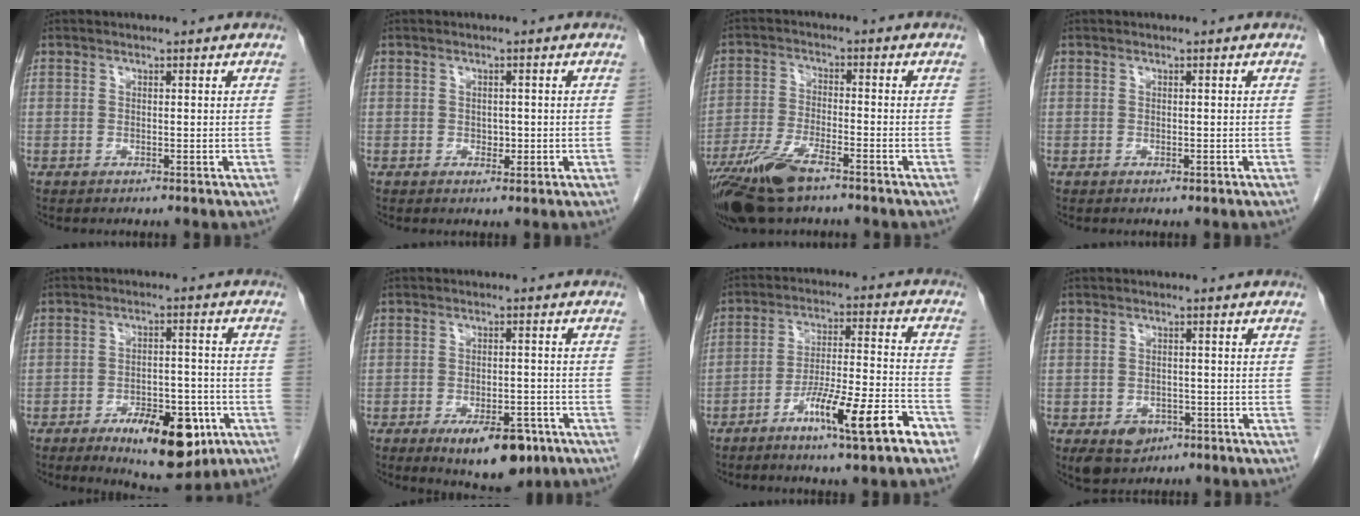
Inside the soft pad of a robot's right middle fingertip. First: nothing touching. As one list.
[{"total": 1.4, "force": [-0.3, 1.0, 1.0], "torque": [-0.012, 0.001, 0.000]}, {"total": 10.3, "force": [-7.1, 2.5, 7.1], "torque": [-0.142, -0.019, -0.131]}, {"total": 0.5, "force": [-0.3, 0.2, 0.4], "torque": [-0.005, 0.000, -0.002]}, {"total": 12.7, "force": [-6.4, 5.1, 9.8], "torque": [-0.131, -0.001, -0.086]}, {"total": 9.8, "force": [-5.9, 4.0, 6.7], "torque": [-0.086, -0.004, -0.080]}, {"total": 12.6, "force": [-7.2, 0.5, 10.3], "torque": [-0.167, 0.000, -0.119]}, {"total": 5.2, "force": [-2.8, 3.7, 2.4], "torque": [-0.040, -0.002, -0.034]}]